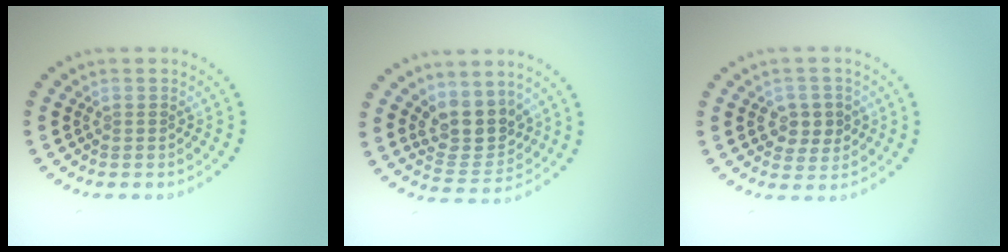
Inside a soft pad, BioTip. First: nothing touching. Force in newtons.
{"total": 4.0, "press": 3.5, "slide": 1.9}
{"total": 2.8, "press": 2.8, "slide": 0.5}